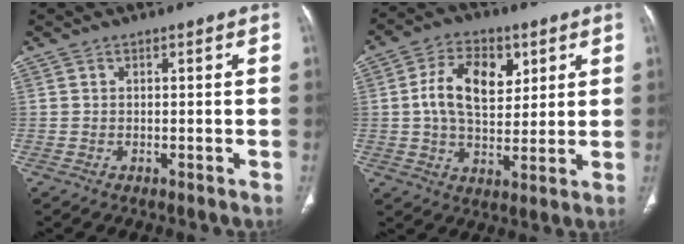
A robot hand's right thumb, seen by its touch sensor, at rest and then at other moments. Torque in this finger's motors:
{"motor_torque": [1.55, 1.81, 0.70, -0.53, 0.33]}